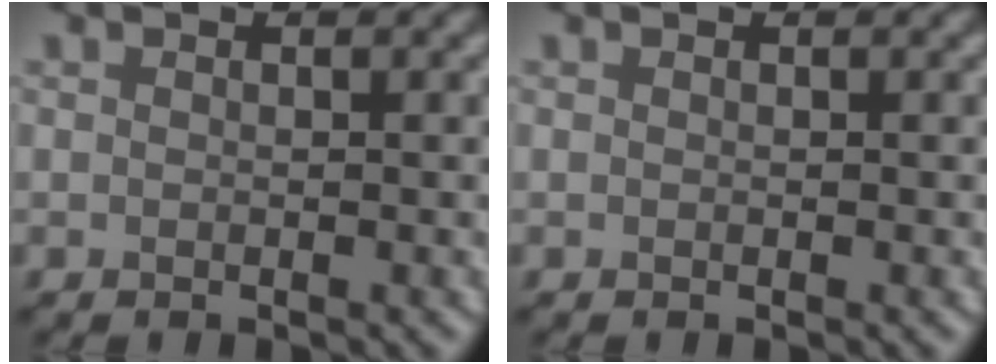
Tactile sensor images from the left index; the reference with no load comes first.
{"total": 0.0}